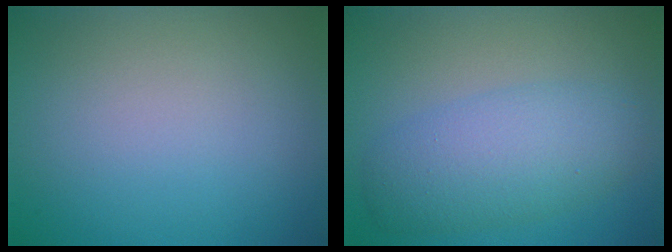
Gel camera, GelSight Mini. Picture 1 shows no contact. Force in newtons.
{"total": 5.2, "press": 5.2, "slide": 0.2}